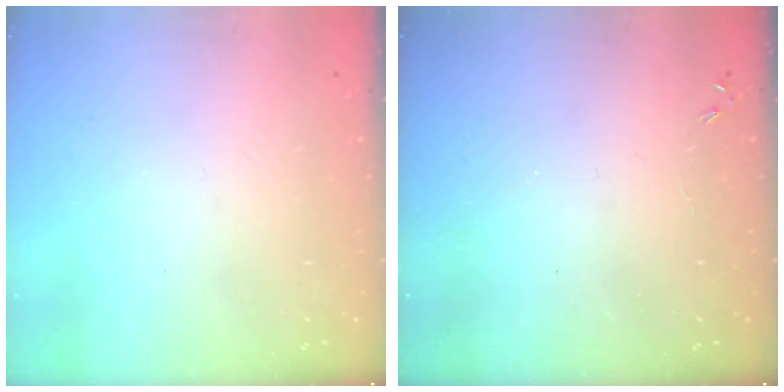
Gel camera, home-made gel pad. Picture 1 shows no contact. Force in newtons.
{"total": 0.0}